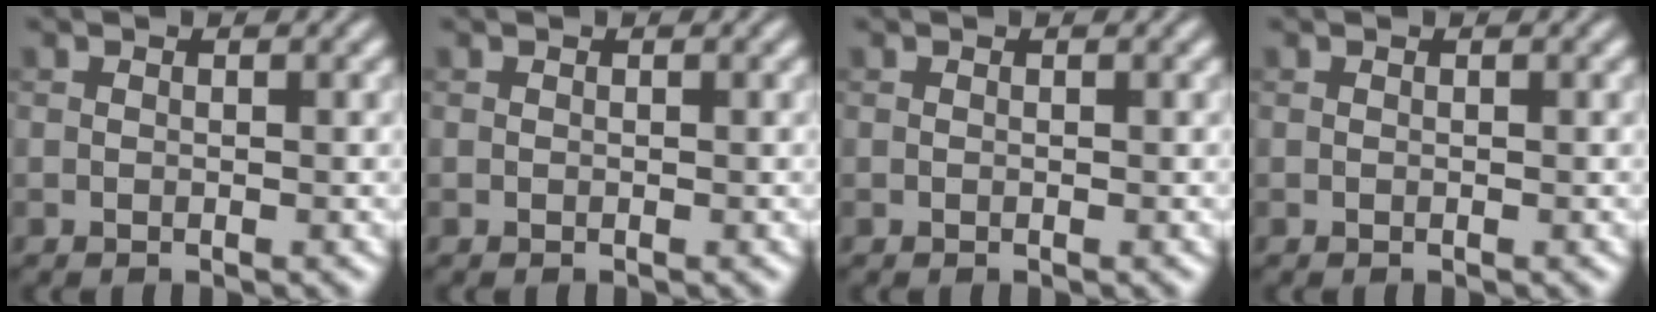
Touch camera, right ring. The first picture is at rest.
{"total": 0.0}
{"total": 0.0}
{"total": 0.0}